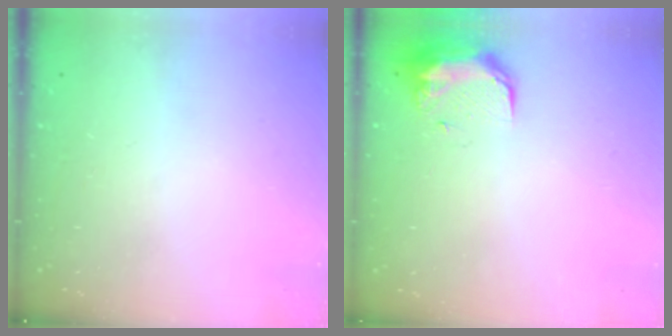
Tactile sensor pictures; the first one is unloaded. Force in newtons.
{"total": 9.1, "press": 9.0, "slide": 1.5}